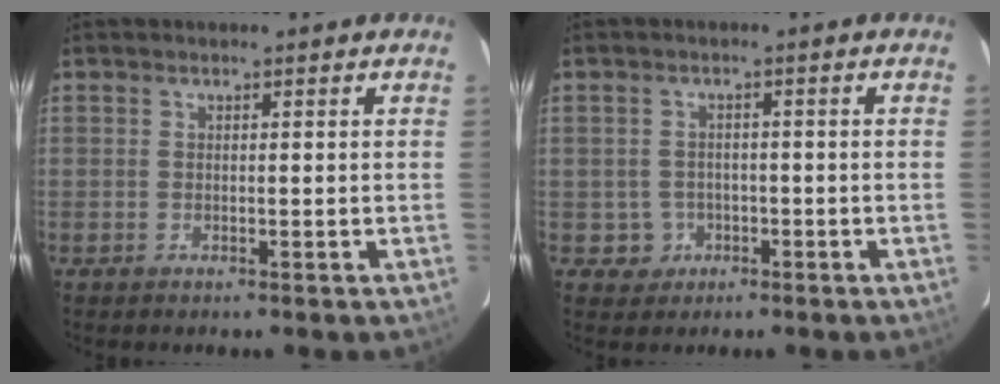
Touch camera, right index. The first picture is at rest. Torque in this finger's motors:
{"motor_torque": [-0.30, 0.11, -0.54, -0.21]}